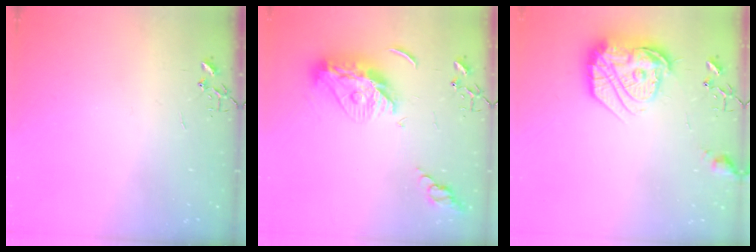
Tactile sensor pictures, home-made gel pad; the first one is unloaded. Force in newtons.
{"total": 13.4, "press": 13.4, "slide": 1.2}
{"total": 21.6, "press": 21.5, "slide": 1.7}